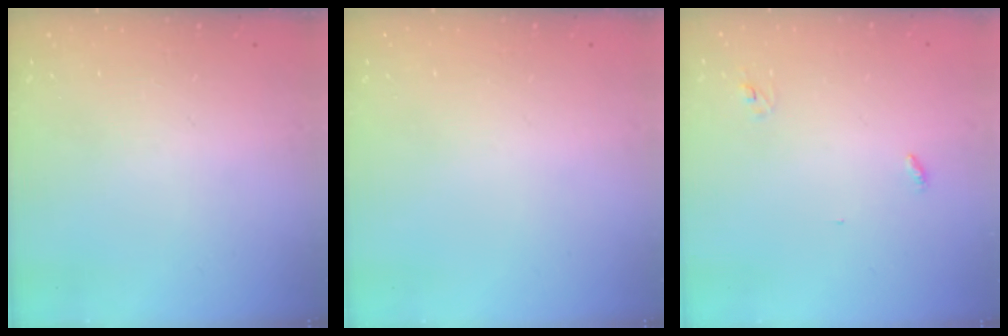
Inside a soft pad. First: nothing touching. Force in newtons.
{"total": 0.0}
{"total": 2.8, "press": 2.8, "slide": 0.2}